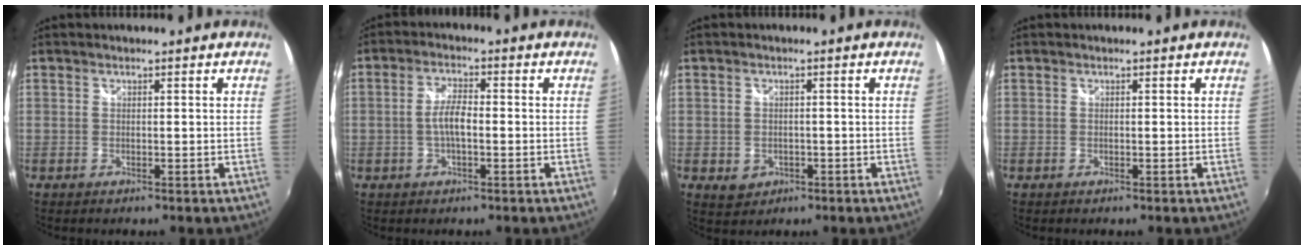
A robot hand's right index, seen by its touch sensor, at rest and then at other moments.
{"total": 4.4, "force": [-0.8, 1.4, 4.1], "torque": [-0.083, 0.007, -0.016]}
{"total": 3.9, "force": [-1.3, 3.4, 1.6], "torque": [-0.037, -0.002, -0.011]}
{"total": 0.0}